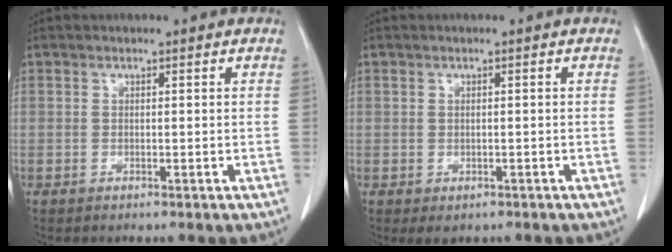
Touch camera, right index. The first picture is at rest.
{"total": 2.0, "force": [-1.3, 1.3, 0.9], "torque": [-0.009, -0.001, -0.008]}